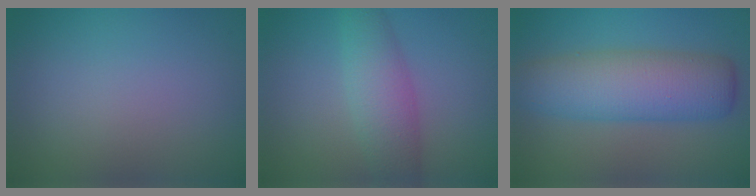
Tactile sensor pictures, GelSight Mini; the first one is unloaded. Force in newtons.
{"total": 4.4, "press": 4.4, "slide": 0.1}
{"total": 7.3, "press": 7.3, "slide": 0.2}